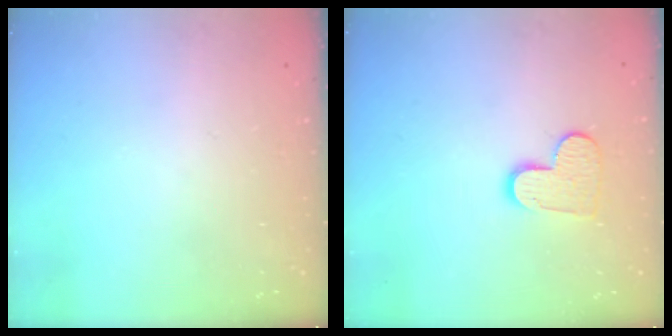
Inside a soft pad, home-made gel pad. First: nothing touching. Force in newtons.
{"total": 8.8, "press": 8.8, "slide": 0.2}